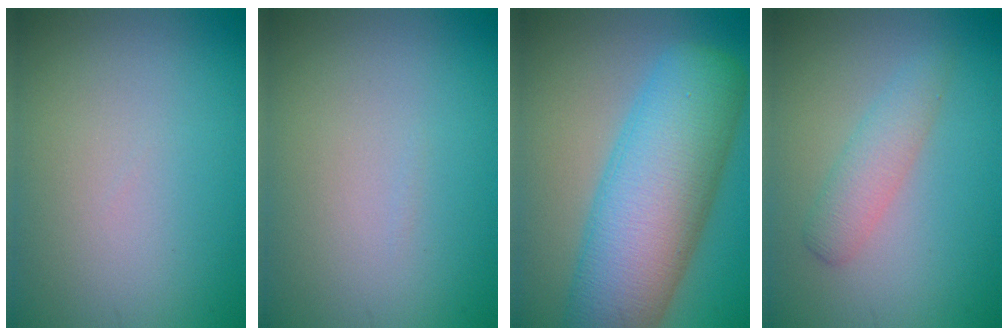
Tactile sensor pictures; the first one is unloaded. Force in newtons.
{"total": 0.0}
{"total": 11.8, "press": 11.8, "slide": 0.3}
{"total": 2.4, "press": 2.4, "slide": 0.1}